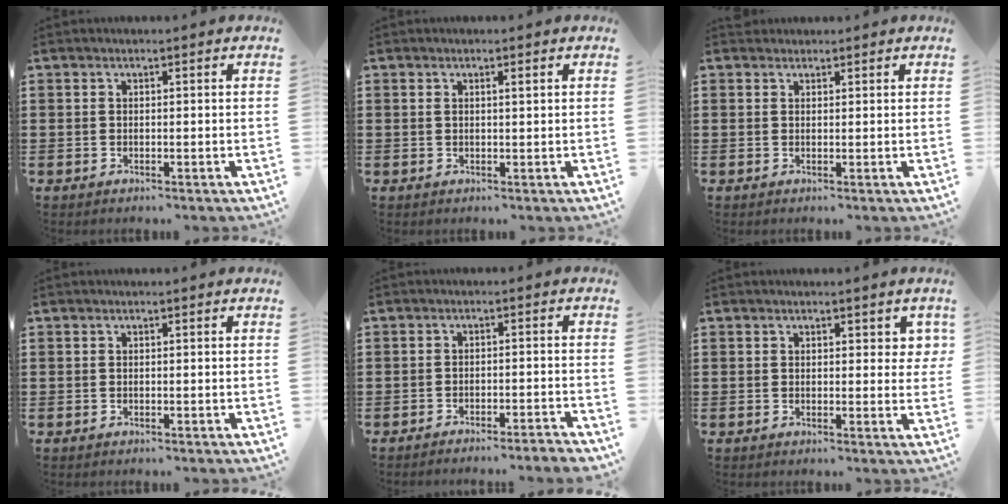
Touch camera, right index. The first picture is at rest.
{"total": 1.0, "force": [0.3, 0.2, 0.9], "torque": [-0.018, 0.002, 0.005]}
{"total": 1.1, "force": [0.9, 0.5, -0.1], "torque": [0.000, 0.001, 0.019]}
{"total": 0.0}
{"total": 2.4, "force": [-2.4, -0.3, 0.5], "torque": [-0.010, 0.001, -0.051]}
{"total": 2.3, "force": [1.2, 1.5, 1.2], "torque": [-0.004, 0.001, 0.016]}